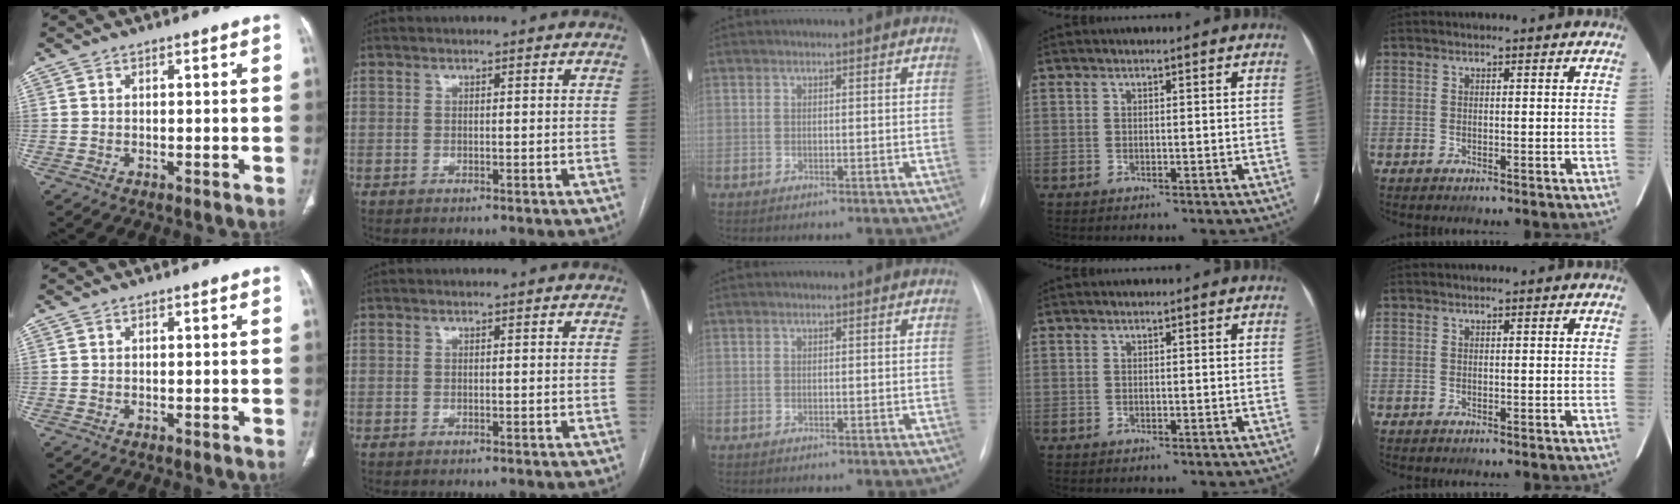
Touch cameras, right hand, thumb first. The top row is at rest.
{}